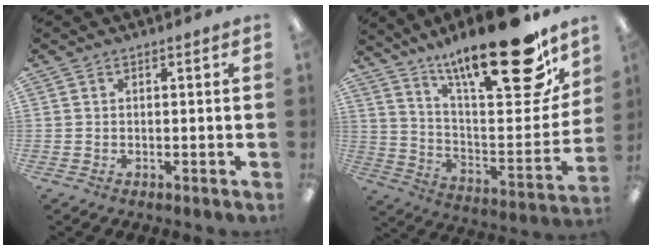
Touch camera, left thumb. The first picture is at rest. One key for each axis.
{"total": 26.2, "fx": 18.5, "fy": 6.8, "fz": 17.2, "tx": -0.251, "ty": -0.128, "tz": 0.299}